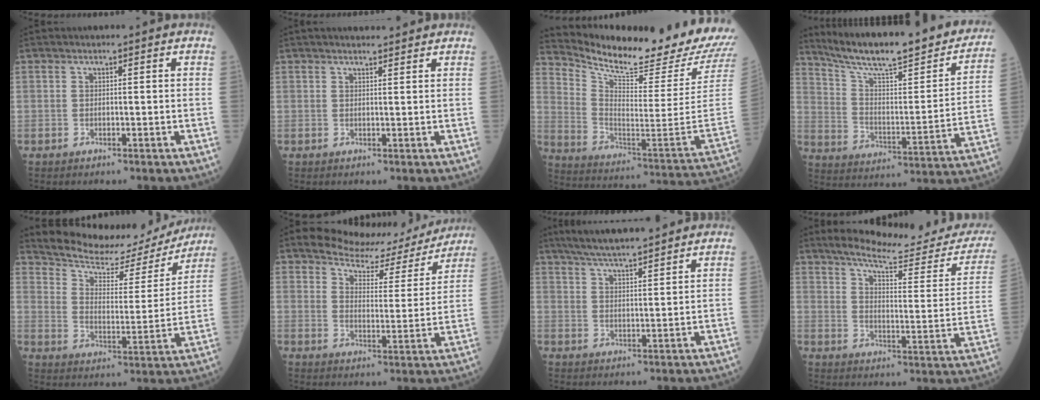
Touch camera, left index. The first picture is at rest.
{"total": 5.7, "force": [5.2, 0.8, 2.1], "torque": [-0.026, 0.022, 0.066]}
{"total": 24.6, "force": [22.5, 1.3, 9.9], "torque": [-0.188, -0.102, 0.318]}
{"total": 26.6, "force": [22.3, 3.9, 13.9], "torque": [-0.215, -0.036, 0.312]}
{"total": 17.5, "force": [16.8, 3.5, 3.5], "torque": [-0.054, -0.031, 0.226]}
{"total": 13.0, "force": [12.2, 3.9, 2.2], "torque": [-0.028, -0.018, 0.151]}
{"total": 13.6, "force": [12.0, 1.2, 6.2], "torque": [-0.106, 0.023, 0.181]}
{"total": 19.5, "force": [18.2, 1.8, 6.6], "torque": [-0.091, -0.079, 0.228]}